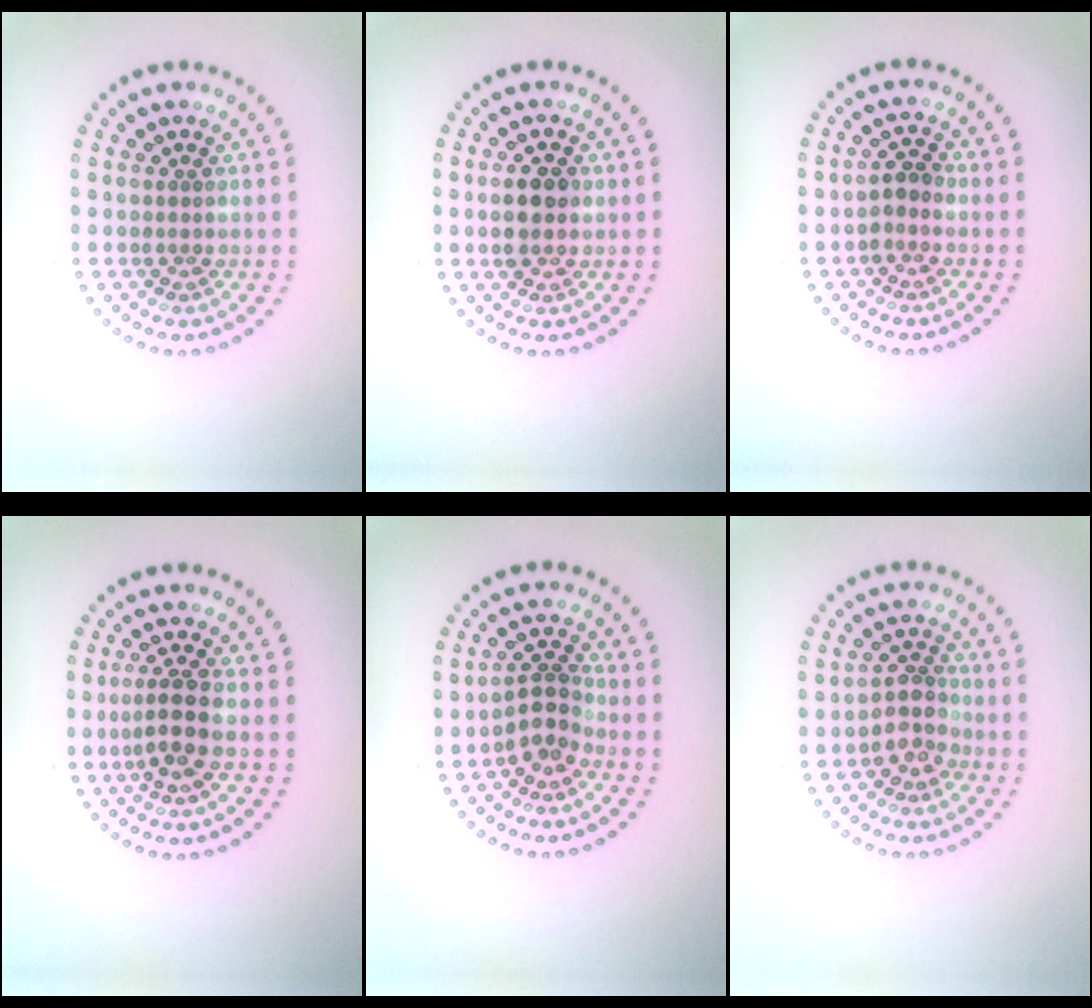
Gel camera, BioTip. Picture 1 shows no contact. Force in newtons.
{"total": 2.7, "press": 2.7, "slide": 0.2}
{"total": 1.5, "press": 1.4, "slide": 0.6}
{"total": 2.9, "press": 2.5, "slide": 1.5}
{"total": 2.6, "press": 2.1, "slide": 1.5}
{"total": 2.6, "press": 2.2, "slide": 1.4}